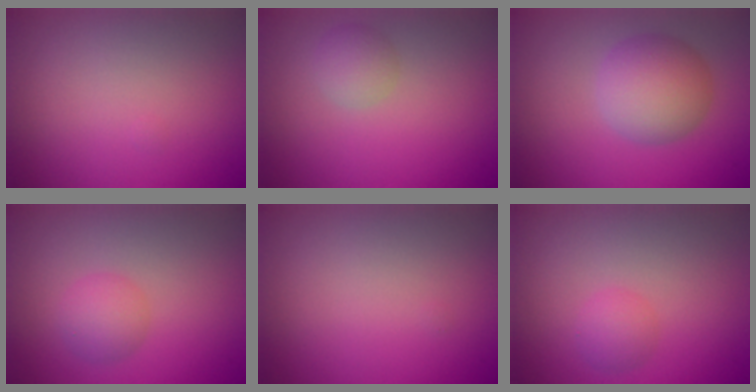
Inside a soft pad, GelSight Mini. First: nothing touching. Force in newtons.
{"total": 1.8, "press": 1.8, "slide": 0.1}
{"total": 5.1, "press": 5.1, "slide": 0.1}
{"total": 2.2, "press": 2.2, "slide": 0.1}
{"total": 0.0}
{"total": 1.6, "press": 1.6, "slide": 0.0}